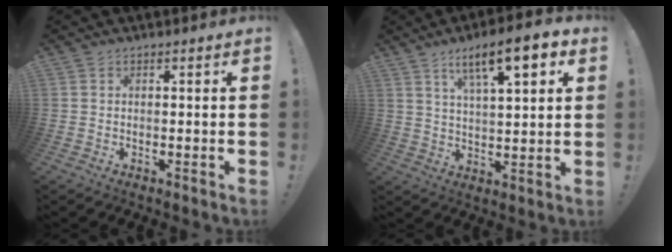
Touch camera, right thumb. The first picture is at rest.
{"total": 13.0, "force": [6.6, 3.3, 10.7], "torque": [-0.163, -0.025, 0.101]}